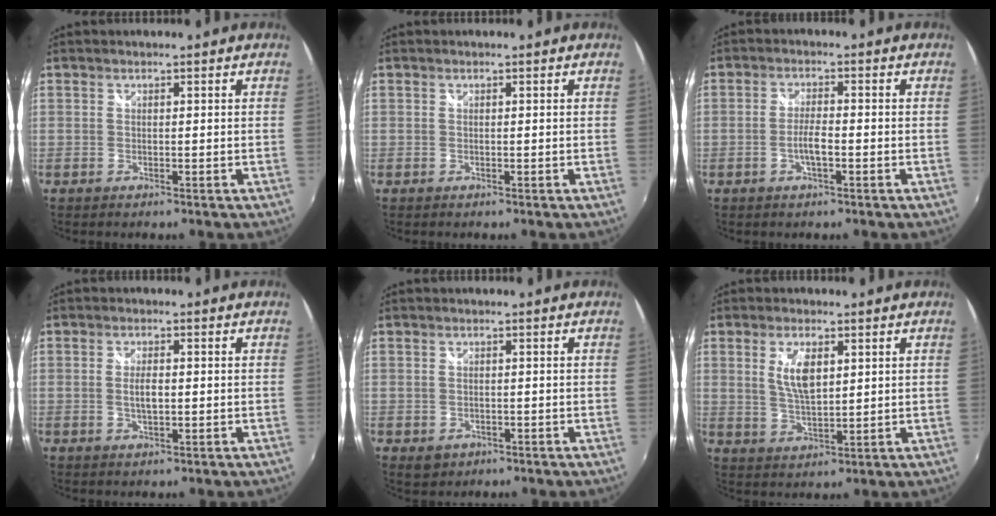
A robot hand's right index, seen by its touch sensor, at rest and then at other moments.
{"total": 0.0}
{"total": 3.4, "force": [-1.3, 0.6, 3.1], "torque": [-0.067, 0.002, -0.024]}
{"total": 3.2, "force": [-0.2, 1.1, 3.0], "torque": [-0.054, -0.002, -0.001]}
{"total": 3.1, "force": [-1.0, 2.5, 1.5], "torque": [-0.033, -0.006, -0.010]}
{"total": 6.4, "force": [2.0, 2.8, 5.4], "torque": [-0.101, -0.002, 0.041]}